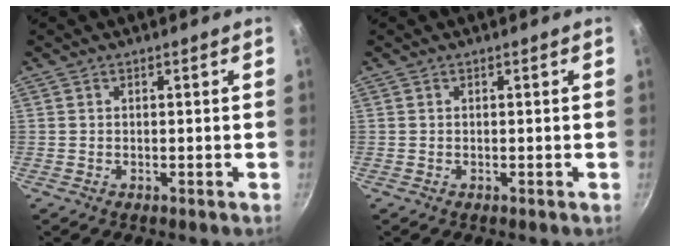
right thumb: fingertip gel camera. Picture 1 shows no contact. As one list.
[{"total": 0.0}]